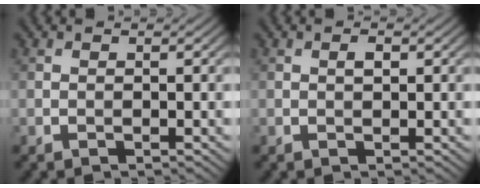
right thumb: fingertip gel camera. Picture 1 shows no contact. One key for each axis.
{"total": 1.0, "fx": 0.2, "fy": 0.4, "fz": 0.8, "tx": -0.014, "ty": 0.000, "tz": 0.004}